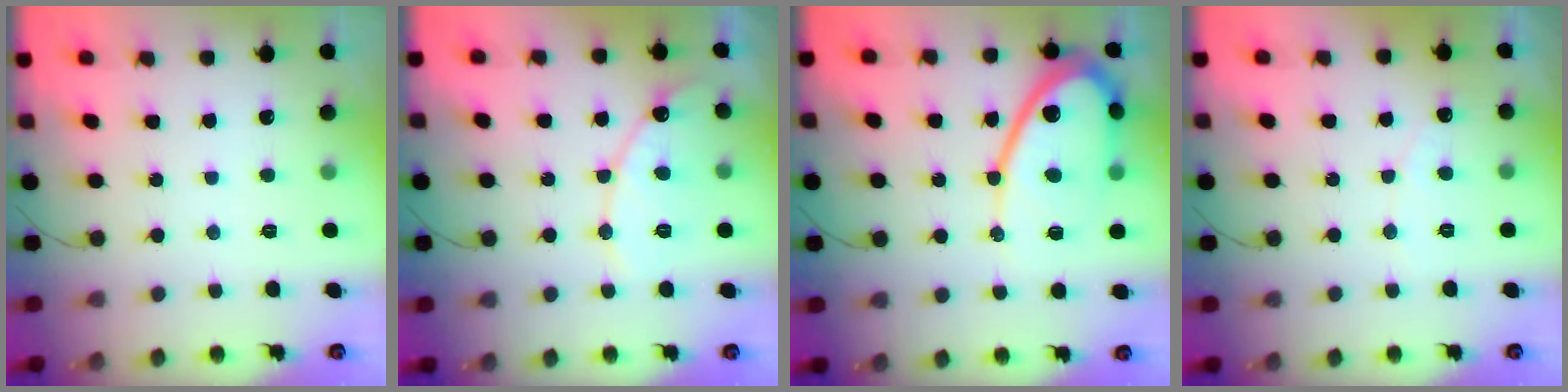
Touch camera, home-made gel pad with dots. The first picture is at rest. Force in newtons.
{"total": 11.8, "press": 11.7, "slide": 1.1}
{"total": 15.4, "press": 15.3, "slide": 1.3}
{"total": 2.5, "press": 2.5, "slide": 0.1}